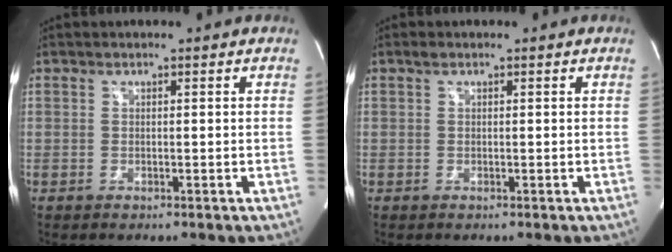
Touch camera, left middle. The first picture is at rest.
{"total": 0.6, "force": [0.4, 0.3, 0.4], "torque": [-0.010, 0.009, 0.006]}